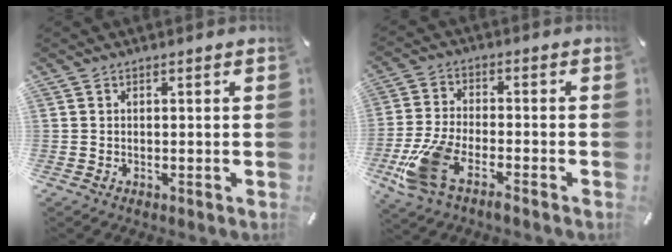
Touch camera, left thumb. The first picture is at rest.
{"total": 11.4, "force": [-6.7, 4.7, 8.0], "torque": [-0.180, 0.011, -0.124]}